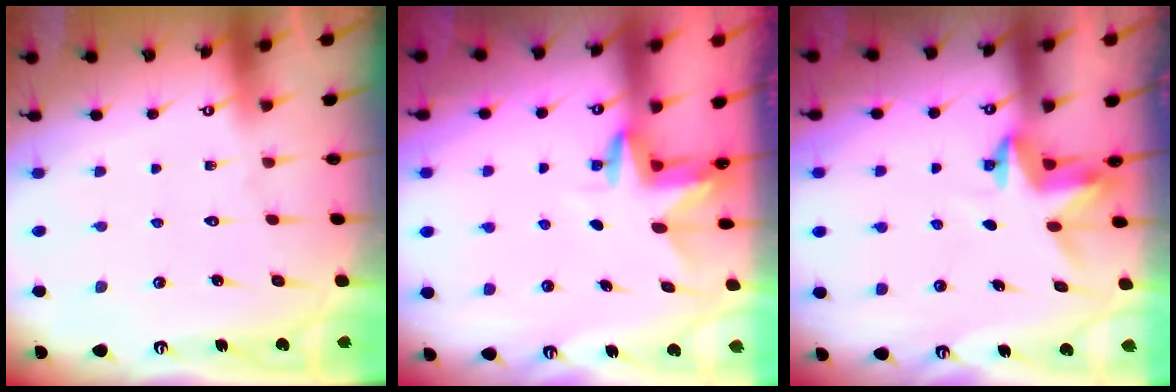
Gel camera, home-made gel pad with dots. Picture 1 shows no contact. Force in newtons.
{"total": 3.4, "press": 3.4, "slide": 0.3}
{"total": 3.4, "press": 3.4, "slide": 0.1}